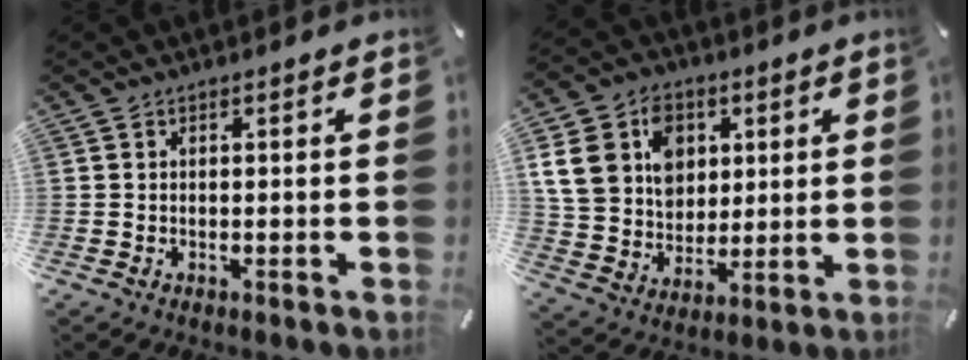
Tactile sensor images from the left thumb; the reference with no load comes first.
{"total": 15.2, "force": [4.7, 12.6, 7.0], "torque": [-0.141, -0.002, 0.088]}